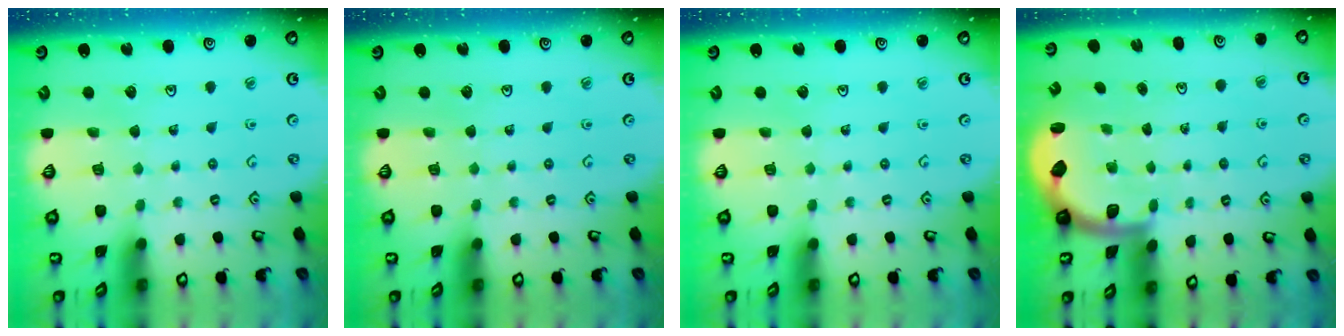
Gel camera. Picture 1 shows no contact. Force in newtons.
{"total": 0.0}
{"total": 0.0}
{"total": 1.9, "press": 1.8, "slide": 0.5}